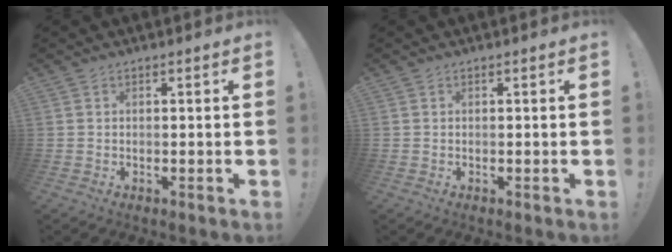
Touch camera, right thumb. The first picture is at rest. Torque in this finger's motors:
{"motor_torque": [-0.02, -0.14, 0.08, 0.17, -0.08]}